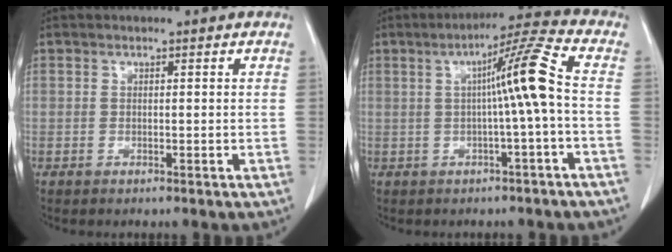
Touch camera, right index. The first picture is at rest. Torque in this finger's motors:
{"motor_torque": [1.05, -0.11, 0.51, 0.15]}